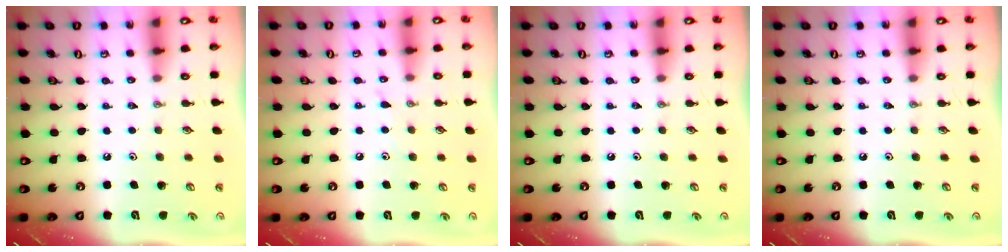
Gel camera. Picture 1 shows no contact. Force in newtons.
{"total": 5.2, "press": 5.2, "slide": 0.6}
{"total": 0.0}
{"total": 0.0}